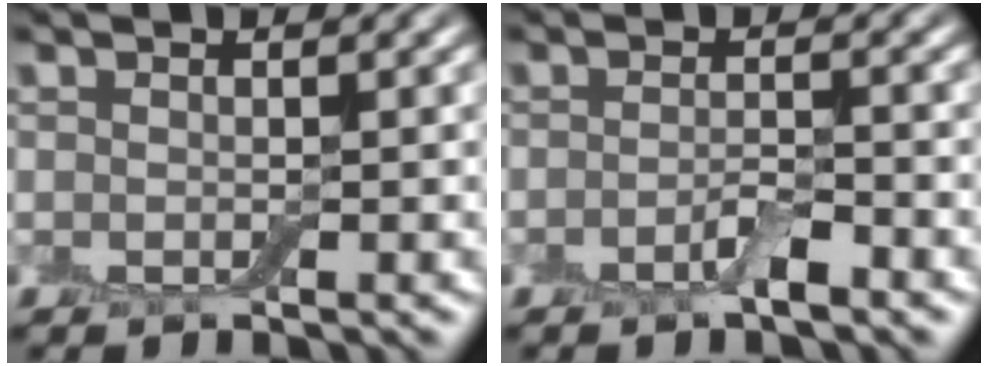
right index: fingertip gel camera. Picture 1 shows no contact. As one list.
[{"total": 1.9, "force": [-1.0, 0.4, 1.5], "torque": [-0.028, 0.001, -0.021]}]